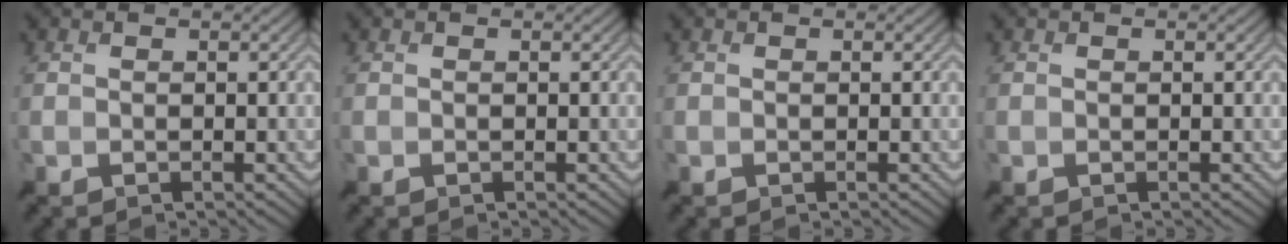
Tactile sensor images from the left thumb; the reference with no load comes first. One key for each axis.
{"total": 0.0}
{"total": 0.0}
{"total": 0.0}